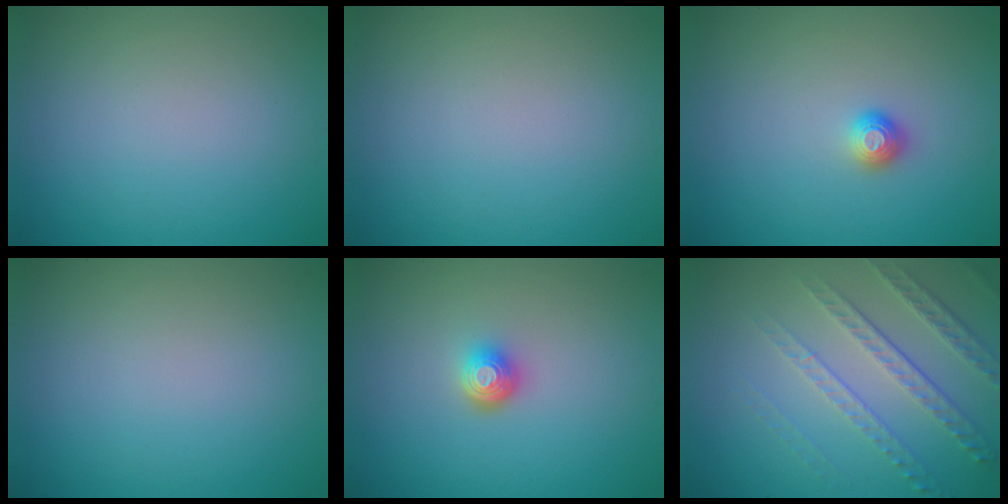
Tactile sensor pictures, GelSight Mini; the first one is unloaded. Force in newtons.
{"total": 0.0}
{"total": 1.1, "press": 1.0, "slide": 0.4}
{"total": 0.0}
{"total": 1.9, "press": 1.4, "slide": 1.4}
{"total": 5.0, "press": 3.5, "slide": 3.7}